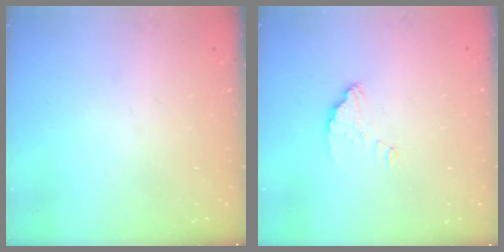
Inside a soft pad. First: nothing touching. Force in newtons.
{"total": 3.5, "press": 3.4, "slide": 0.3}